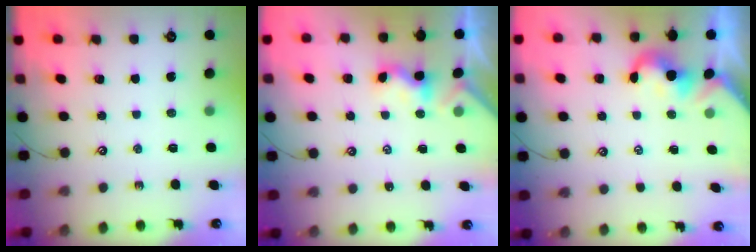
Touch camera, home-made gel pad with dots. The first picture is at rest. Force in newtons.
{"total": 1.6, "press": 1.5, "slide": 0.5}
{"total": 1.1, "press": 1.1, "slide": 0.3}